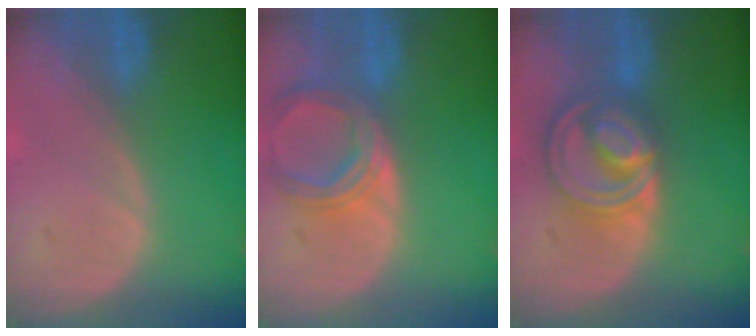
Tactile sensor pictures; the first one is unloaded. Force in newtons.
{"total": 7.0, "press": 6.5, "slide": 2.7}
{"total": 8.8, "press": 7.4, "slide": 4.6}